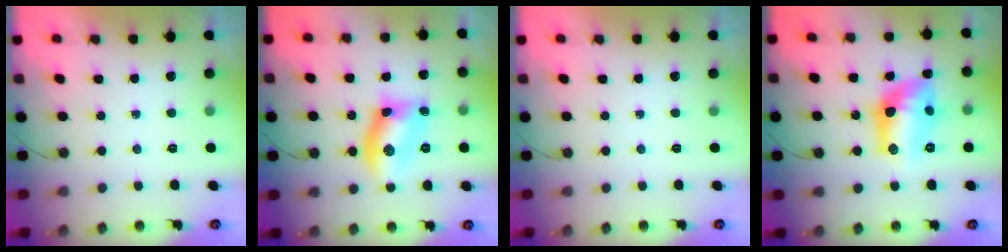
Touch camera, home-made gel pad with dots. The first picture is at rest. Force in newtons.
{"total": 10.3, "press": 10.3, "slide": 0.2}
{"total": 0.0}
{"total": 15.6, "press": 15.1, "slide": 3.7}